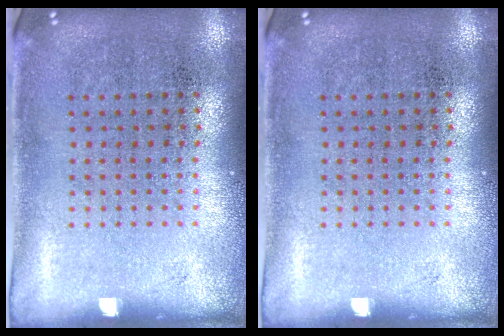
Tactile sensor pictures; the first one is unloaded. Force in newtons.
{"total": 0.0}